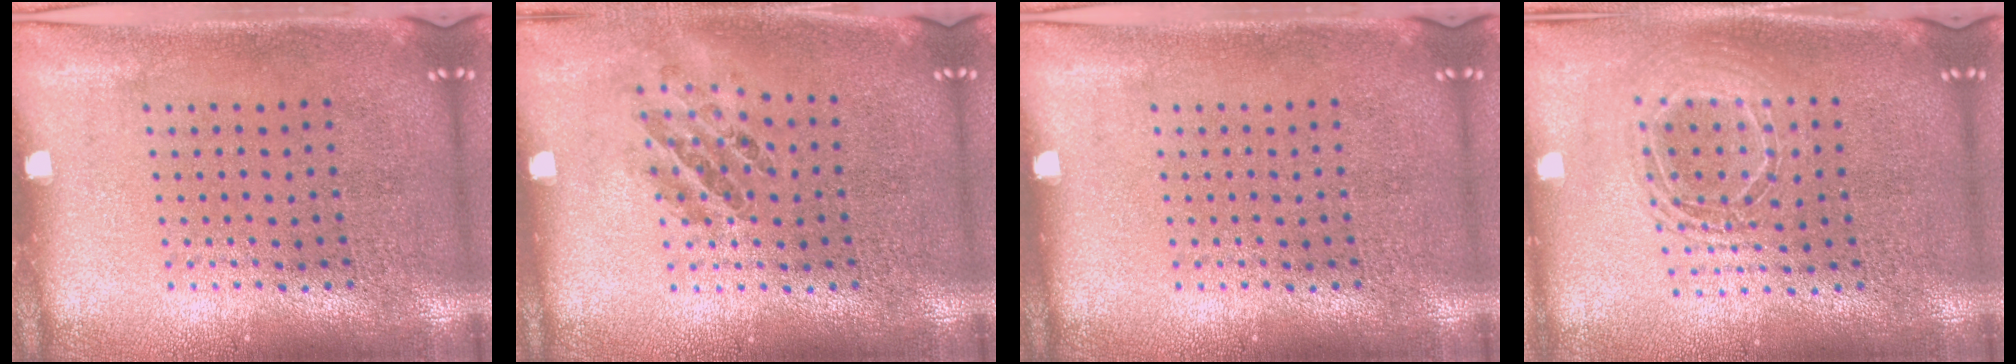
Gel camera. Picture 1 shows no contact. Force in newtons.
{"total": 1.0, "press": 0.9, "slide": 0.3}
{"total": 0.0}
{"total": 1.6, "press": 1.4, "slide": 0.8}